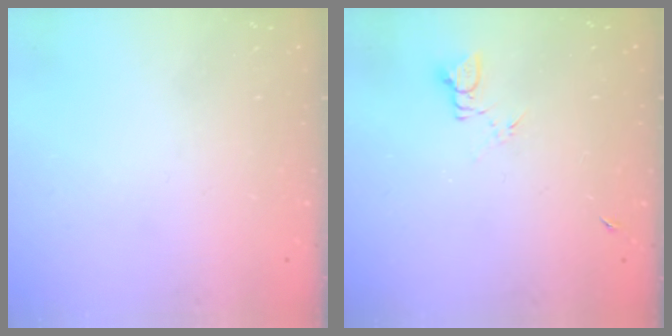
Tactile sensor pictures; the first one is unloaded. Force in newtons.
{"total": 4.2, "press": 4.2, "slide": 0.4}